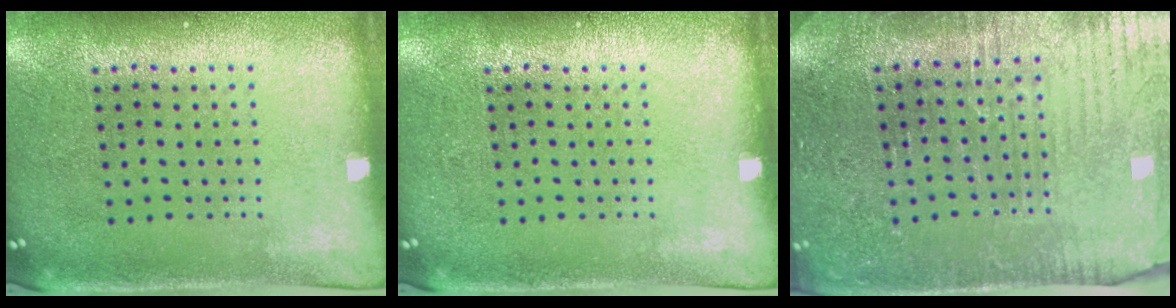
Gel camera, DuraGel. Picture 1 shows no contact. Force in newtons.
{"total": 0.0}
{"total": 3.4, "press": 3.4, "slide": 0.5}